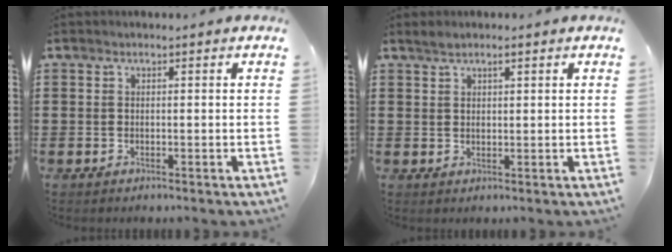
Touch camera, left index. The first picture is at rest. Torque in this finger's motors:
{"motor_torque": [0.40, -0.36, 0.09, 0.02]}